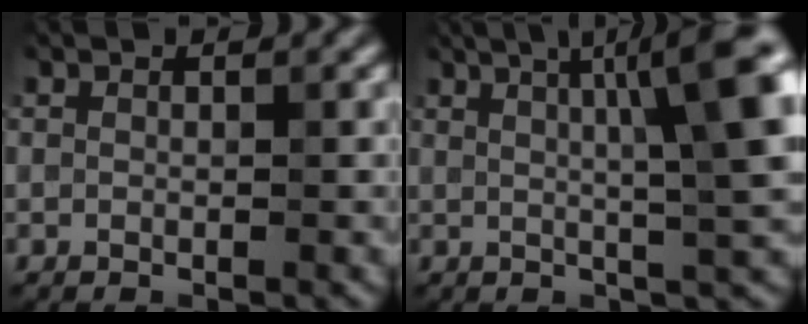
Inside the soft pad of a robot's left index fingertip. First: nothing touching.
{"total": 10.2, "force": [2.8, 2.2, 9.6], "torque": [-0.093, 0.023, 0.033]}